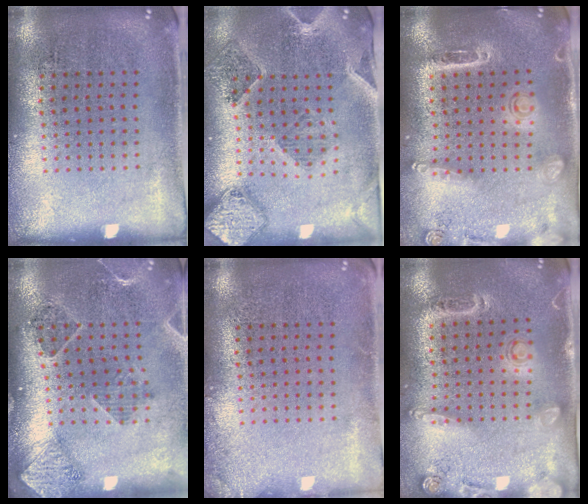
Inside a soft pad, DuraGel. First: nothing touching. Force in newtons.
{"total": 1.5, "press": 1.4, "slide": 0.4}
{"total": 1.6, "press": 1.5, "slide": 0.6}
{"total": 1.5, "press": 1.5, "slide": 0.3}
{"total": 1.1, "press": 1.0, "slide": 0.2}
{"total": 1.5, "press": 1.3, "slide": 0.8}